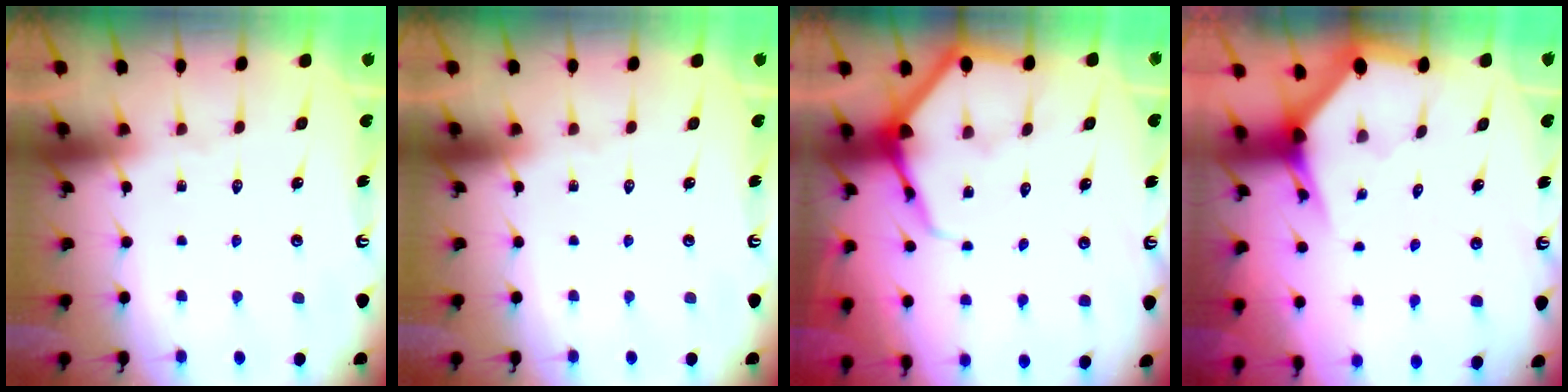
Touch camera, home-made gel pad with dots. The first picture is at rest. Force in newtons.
{"total": 0.0}
{"total": 6.3, "press": 6.3, "slide": 0.6}
{"total": 3.4, "press": 3.4, "slide": 0.4}